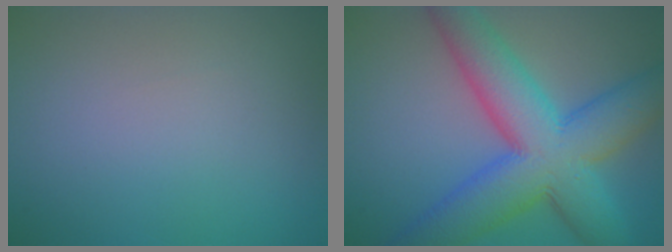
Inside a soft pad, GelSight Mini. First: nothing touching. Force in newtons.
{"total": 11.7, "press": 11.7, "slide": 0.4}